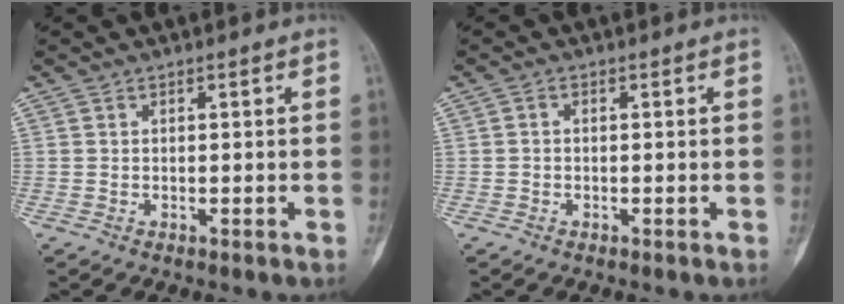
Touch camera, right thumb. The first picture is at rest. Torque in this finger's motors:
{"motor_torque": [-0.38, -0.38, 0.20, -0.13, 0.06]}